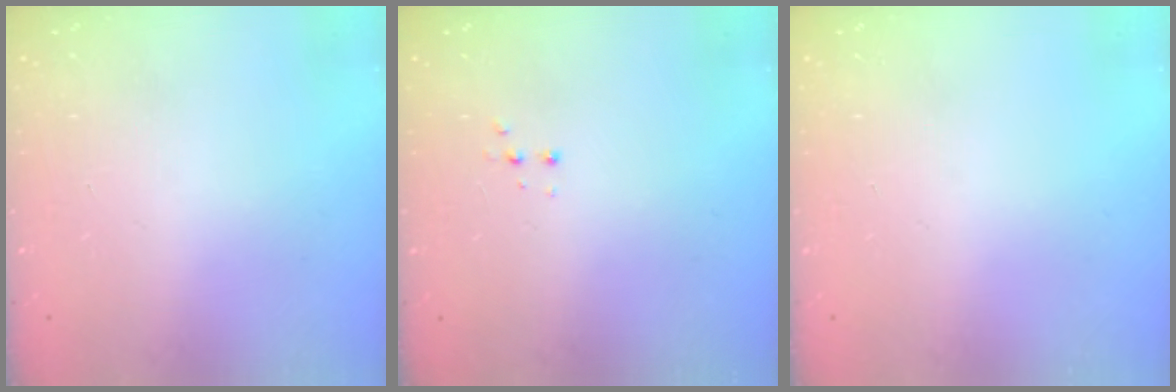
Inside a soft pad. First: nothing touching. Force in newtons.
{"total": 3.0, "press": 2.9, "slide": 0.7}
{"total": 0.0}